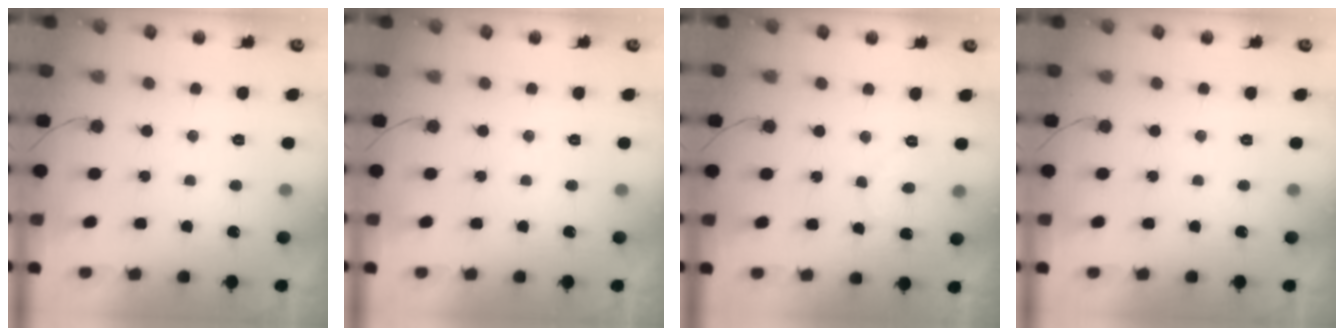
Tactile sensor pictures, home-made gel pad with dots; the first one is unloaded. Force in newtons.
{"total": 0.0}
{"total": 5.2, "press": 5.1, "slide": 0.6}
{"total": 0.0}